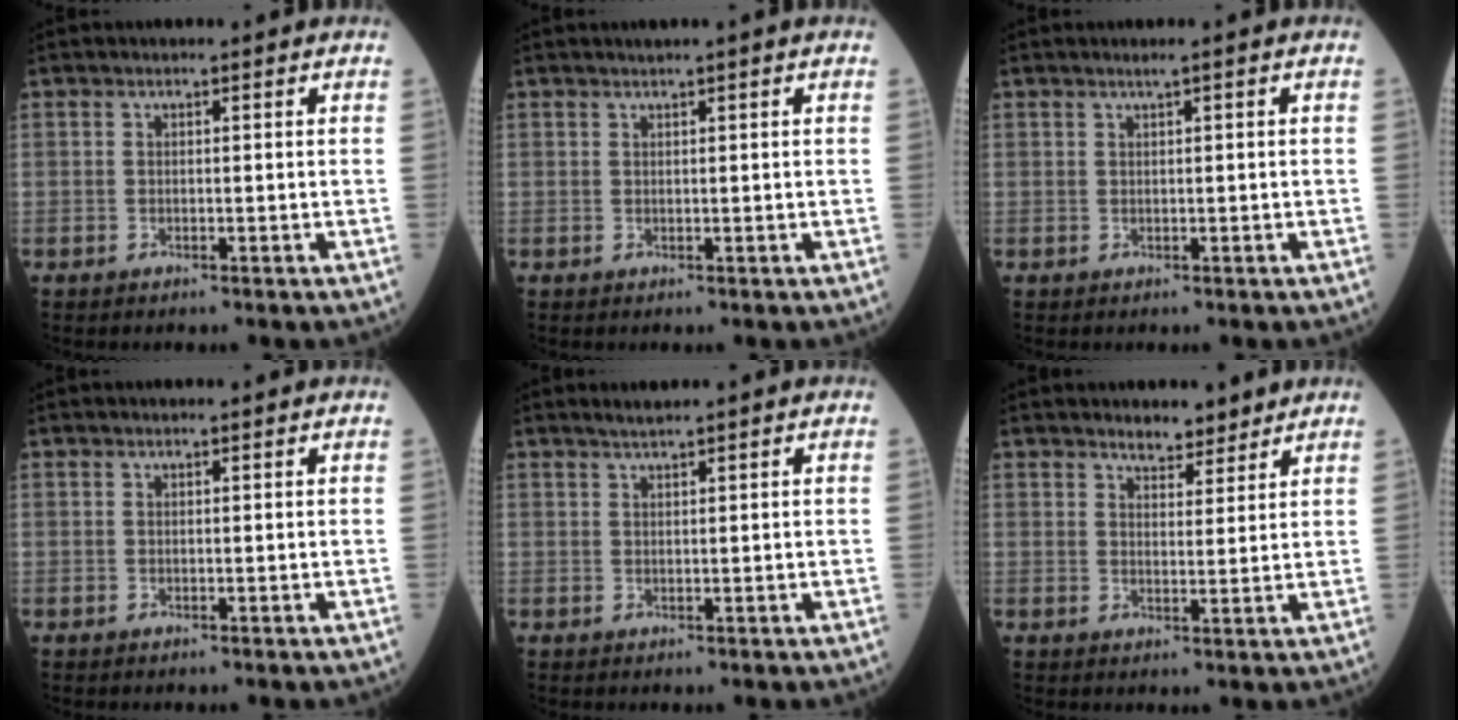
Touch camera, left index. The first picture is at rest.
{"total": 1.1, "force": [0.9, -0.4, 0.5], "torque": [-0.014, -0.001, 0.022]}
{"total": 0.8, "force": [0.5, -0.2, 0.6], "torque": [-0.017, -0.003, 0.015]}
{"total": 0.7, "force": [0.7, 0.1, 0.1], "torque": [-0.011, 0.003, 0.009]}
{"total": 1.5, "force": [1.4, -0.1, 0.5], "torque": [-0.010, 0.004, 0.029]}
{"total": 3.7, "force": [3.3, 1.4, 0.8], "torque": [-0.012, 0.002, 0.052]}